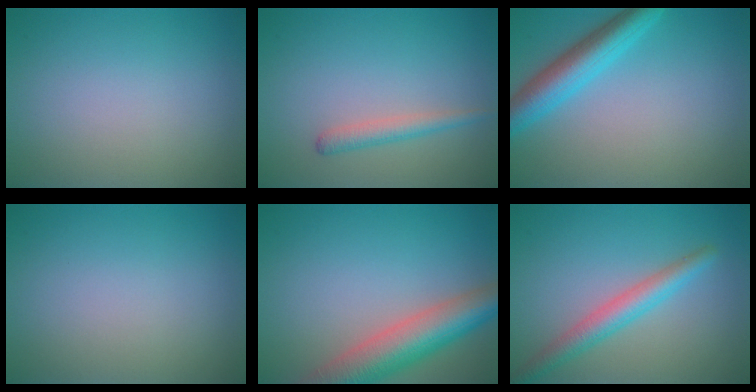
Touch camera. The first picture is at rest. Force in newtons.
{"total": 1.7, "press": 1.7, "slide": 0.1}
{"total": 5.0, "press": 5.0, "slide": 0.2}
{"total": 0.0}
{"total": 7.6, "press": 7.6, "slide": 0.3}
{"total": 3.5, "press": 3.5, "slide": 0.1}